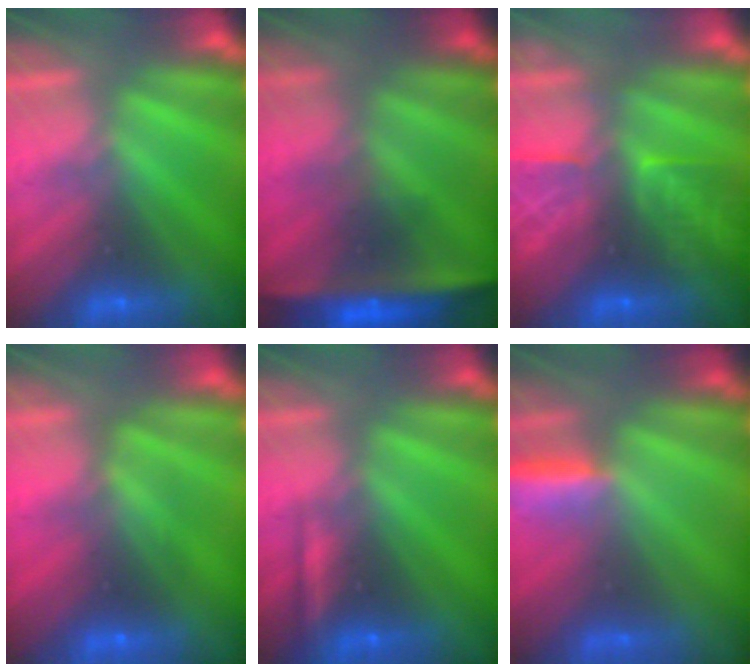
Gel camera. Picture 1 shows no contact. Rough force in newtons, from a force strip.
{"total": 7.6}
{"total": 8.5}
{"total": 2.6}
{"total": 2.3}
{"total": 2.9}